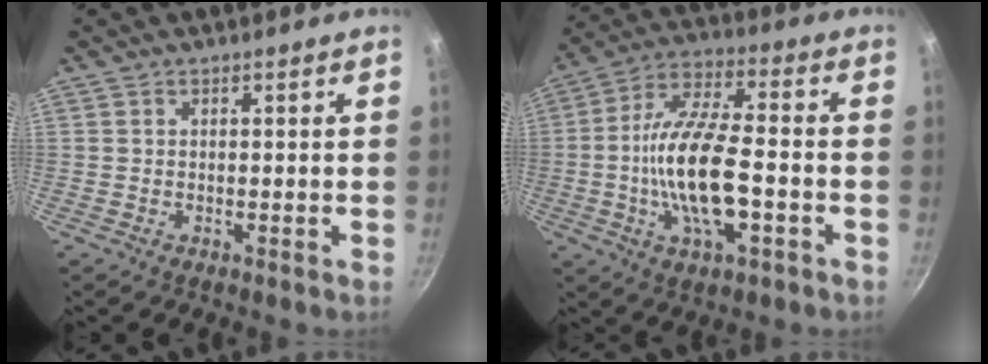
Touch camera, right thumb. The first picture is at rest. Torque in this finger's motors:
{"motor_torque": [-0.01, 1.30, 1.98, -0.79, 0.58]}